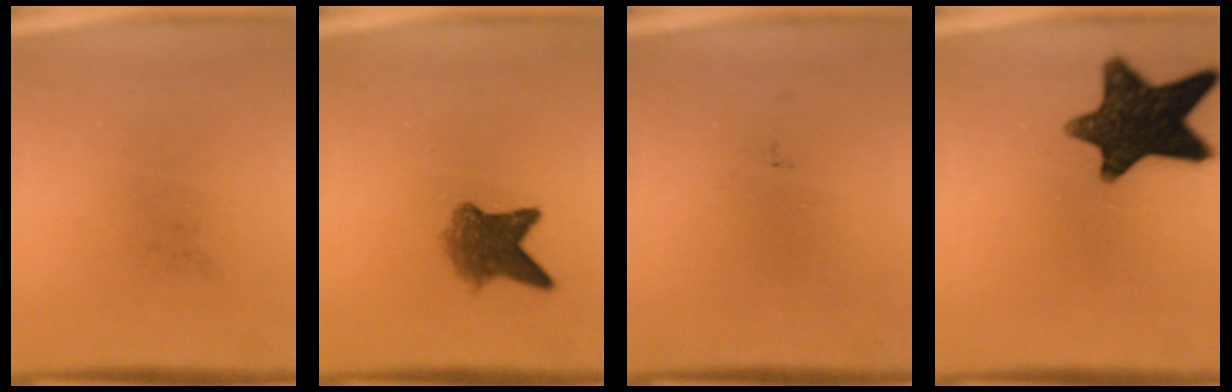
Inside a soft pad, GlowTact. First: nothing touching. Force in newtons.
{"total": 5.2}
{"total": 0.0}
{"total": 14.3}